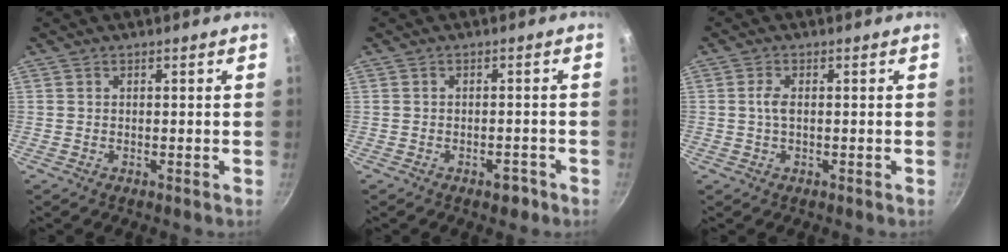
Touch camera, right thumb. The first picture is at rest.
{"total": 2.6, "force": [-1.7, 1.3, 1.5], "torque": [-0.013, 0.020, -0.013]}
{"total": 2.1, "force": [-0.1, 1.0, 1.9], "torque": [-0.042, 0.005, -0.004]}